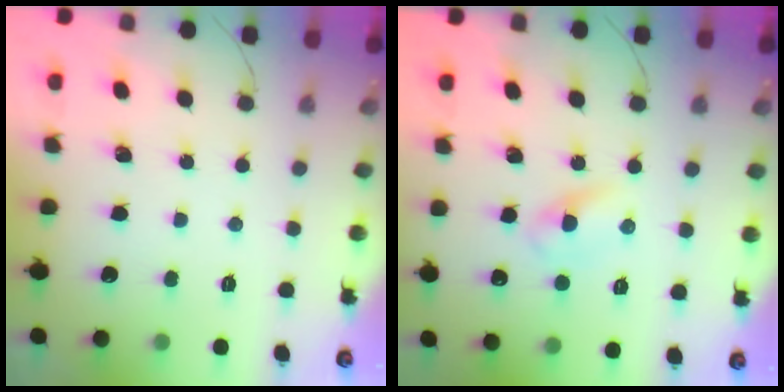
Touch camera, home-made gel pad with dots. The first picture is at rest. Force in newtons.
{"total": 2.7, "press": 2.5, "slide": 1.1}